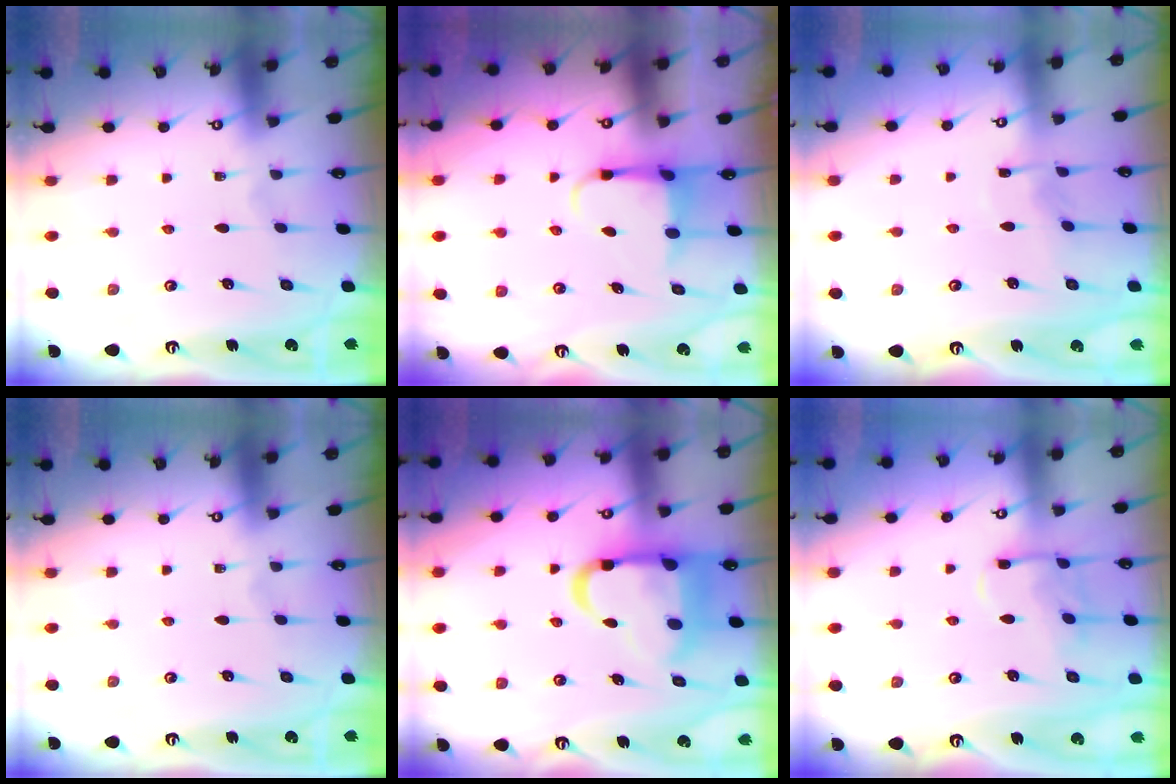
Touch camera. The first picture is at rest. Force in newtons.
{"total": 3.9, "press": 3.9, "slide": 0.4}
{"total": 3.7, "press": 3.7, "slide": 0.4}
{"total": 0.0}
{"total": 15.0, "press": 14.9, "slide": 1.6}
{"total": 8.9, "press": 8.9, "slide": 0.9}